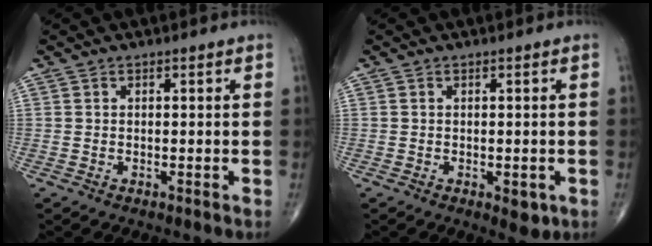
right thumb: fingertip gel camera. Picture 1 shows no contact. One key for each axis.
{"total": 2.9, "fx": -1.0, "fy": 1.4, "fz": 2.4, "tx": -0.021, "ty": -0.003, "tz": -0.007}